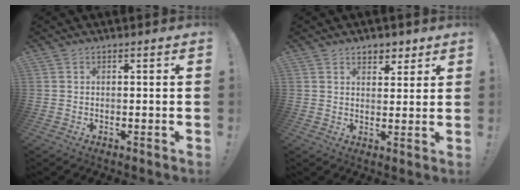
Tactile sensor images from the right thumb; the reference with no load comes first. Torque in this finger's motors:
{"motor_torque": [0.00, 0.06, 0.39, 0.18, -0.01]}